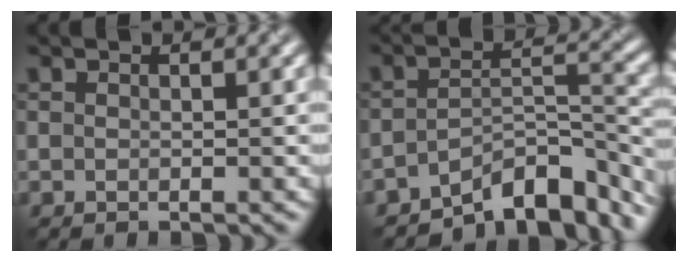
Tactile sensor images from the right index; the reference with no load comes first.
{"total": 8.2, "force": [-6.4, 2.9, 4.3], "torque": [-0.043, -0.006, -0.103]}